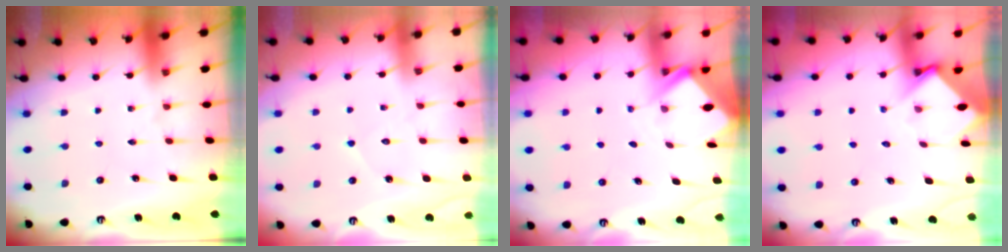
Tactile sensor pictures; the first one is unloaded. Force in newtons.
{"total": 5.4, "press": 5.4, "slide": 0.5}
{"total": 2.4, "press": 2.4, "slide": 0.1}
{"total": 3.7, "press": 3.7, "slide": 0.3}